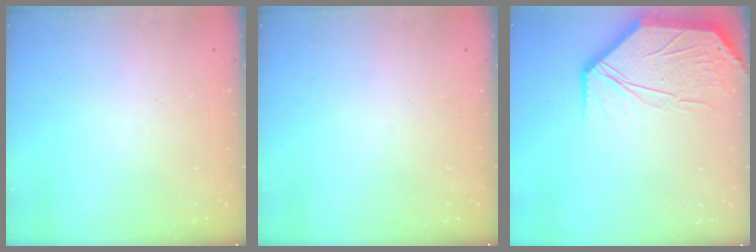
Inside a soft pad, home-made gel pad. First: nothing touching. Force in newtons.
{"total": 0.0}
{"total": 13.6, "press": 13.5, "slide": 1.2}